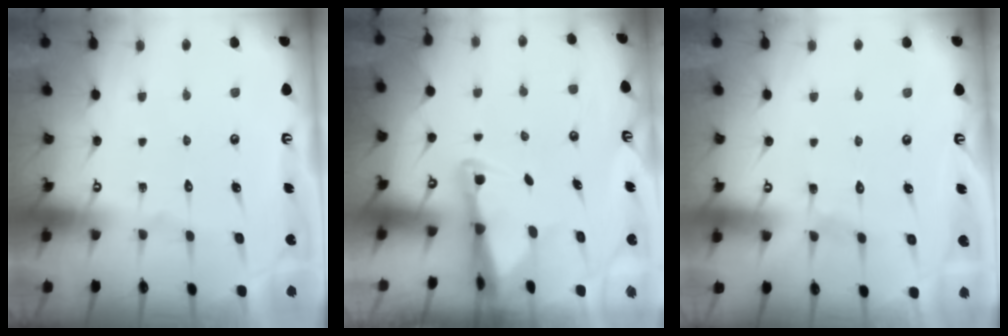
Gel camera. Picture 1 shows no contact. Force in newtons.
{"total": 2.4, "press": 2.4, "slide": 0.5}
{"total": 2.9, "press": 2.9, "slide": 0.4}